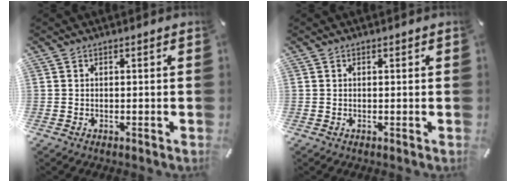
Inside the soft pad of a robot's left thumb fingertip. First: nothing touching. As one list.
[{"total": 0.0}]